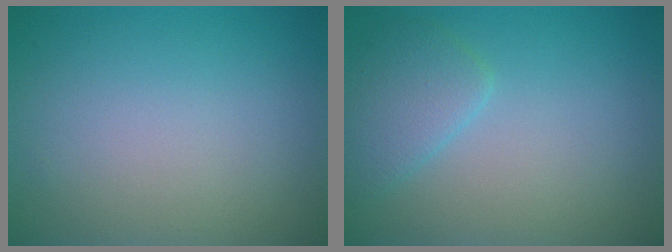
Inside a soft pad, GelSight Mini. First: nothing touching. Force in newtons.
{"total": 2.5, "press": 2.5, "slide": 0.1}